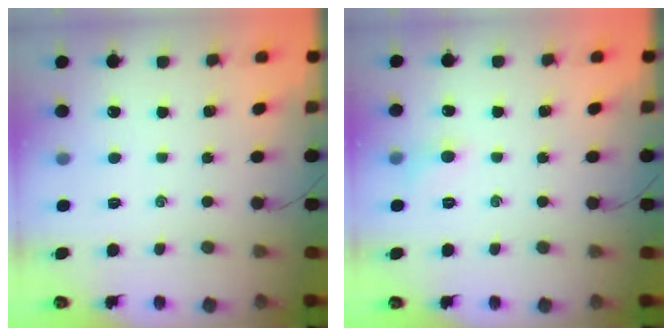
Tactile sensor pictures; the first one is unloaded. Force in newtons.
{"total": 5.2, "press": 5.0, "slide": 1.6}